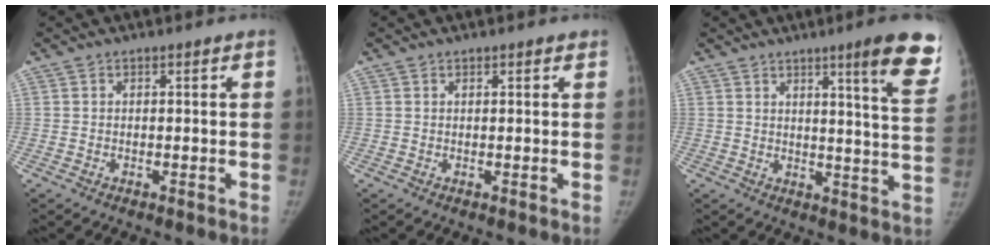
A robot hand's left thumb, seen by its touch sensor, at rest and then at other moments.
{"total": 1.0, "force": [0.8, 0.3, 0.4], "torque": [-0.003, -0.001, 0.011]}
{"total": 12.8, "force": [7.6, 0.7, 10.3], "torque": [-0.117, -0.046, 0.092]}